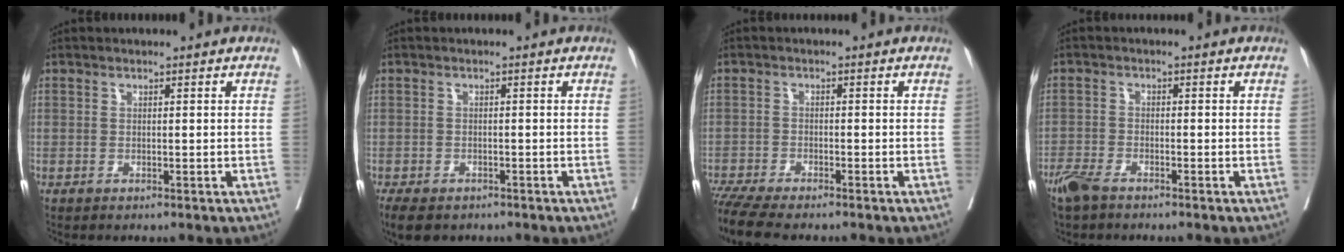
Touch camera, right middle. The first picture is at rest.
{"total": 7.4, "force": [-5.4, 3.8, 3.4], "torque": [-0.061, -0.008, -0.076]}
{"total": 7.3, "force": [-6.4, 0.6, 3.5], "torque": [-0.054, -0.013, -0.106]}
{"total": 4.0, "force": [-3.3, 1.1, 2.0], "torque": [-0.041, -0.006, -0.064]}